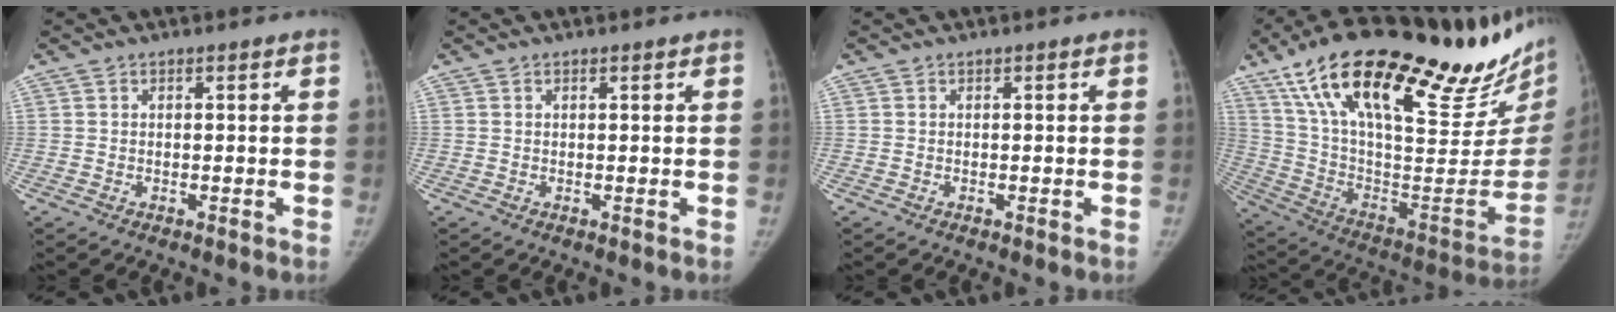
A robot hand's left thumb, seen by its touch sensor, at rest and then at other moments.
{"total": 0.0}
{"total": 0.0}
{"total": 43.2, "force": [26.8, 13.9, 30.9], "torque": [-0.401, -0.031, 0.434]}